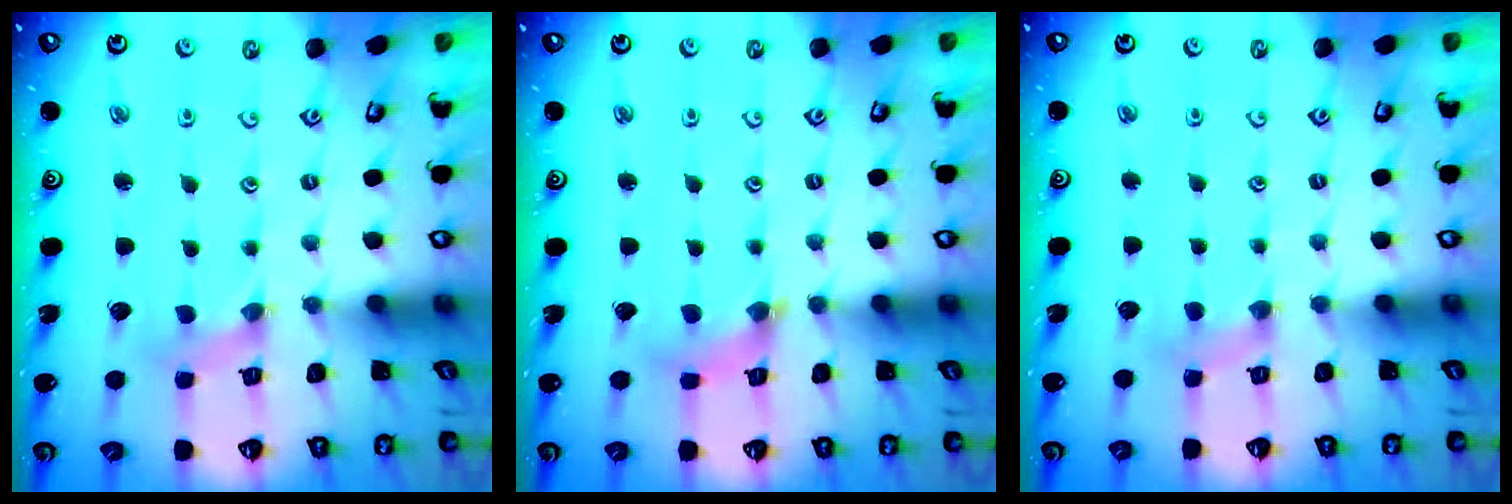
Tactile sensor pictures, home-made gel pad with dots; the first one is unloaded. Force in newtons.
{"total": 2.5, "press": 2.4, "slide": 0.4}
{"total": 2.8, "press": 2.7, "slide": 0.6}